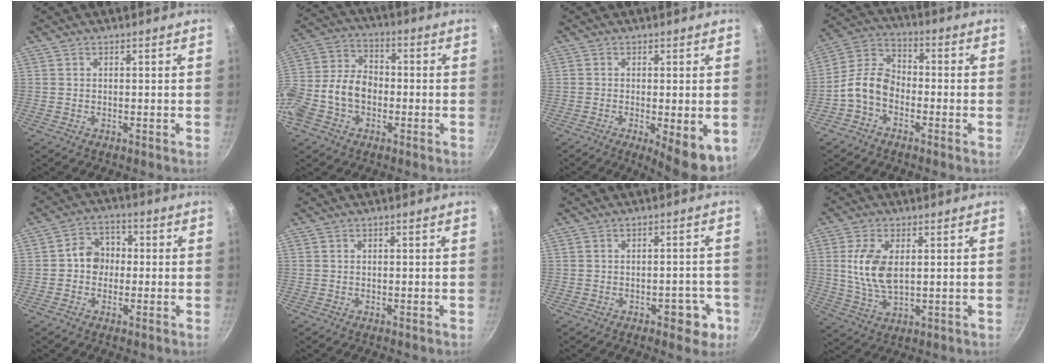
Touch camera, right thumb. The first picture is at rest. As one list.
[{"total": 14.4, "force": [-3.5, 10.3, 9.5], "torque": [-0.172, 0.049, -0.074]}, {"total": 8.6, "force": [-2.1, 2.6, 7.9], "torque": [-0.096, -0.010, -0.020]}, {"total": 7.7, "force": [-3.1, 5.2, 4.8], "torque": [-0.087, 0.043, -0.077]}, {"total": 6.2, "force": [-0.4, 5.2, 3.3], "torque": [-0.013, 0.018, -0.017]}, {"total": 0.0}, {"total": 5.7, "force": [-2.5, 3.1, 4.1], "torque": [-0.025, 0.022, -0.026]}, {"total": 9.3, "force": [1.4, 5.0, 7.8], "torque": [-0.154, -0.007, 0.030]}]